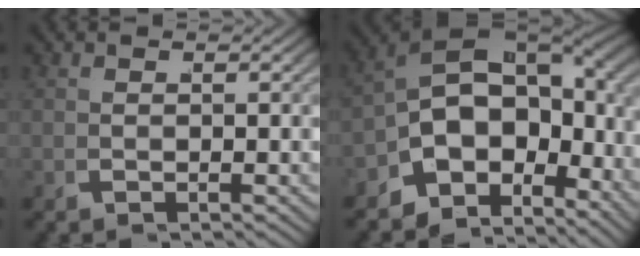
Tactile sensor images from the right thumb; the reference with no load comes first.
{"total": 15.2, "force": [-1.2, 10.4, 10.9], "torque": [-0.198, -0.030, -0.015]}